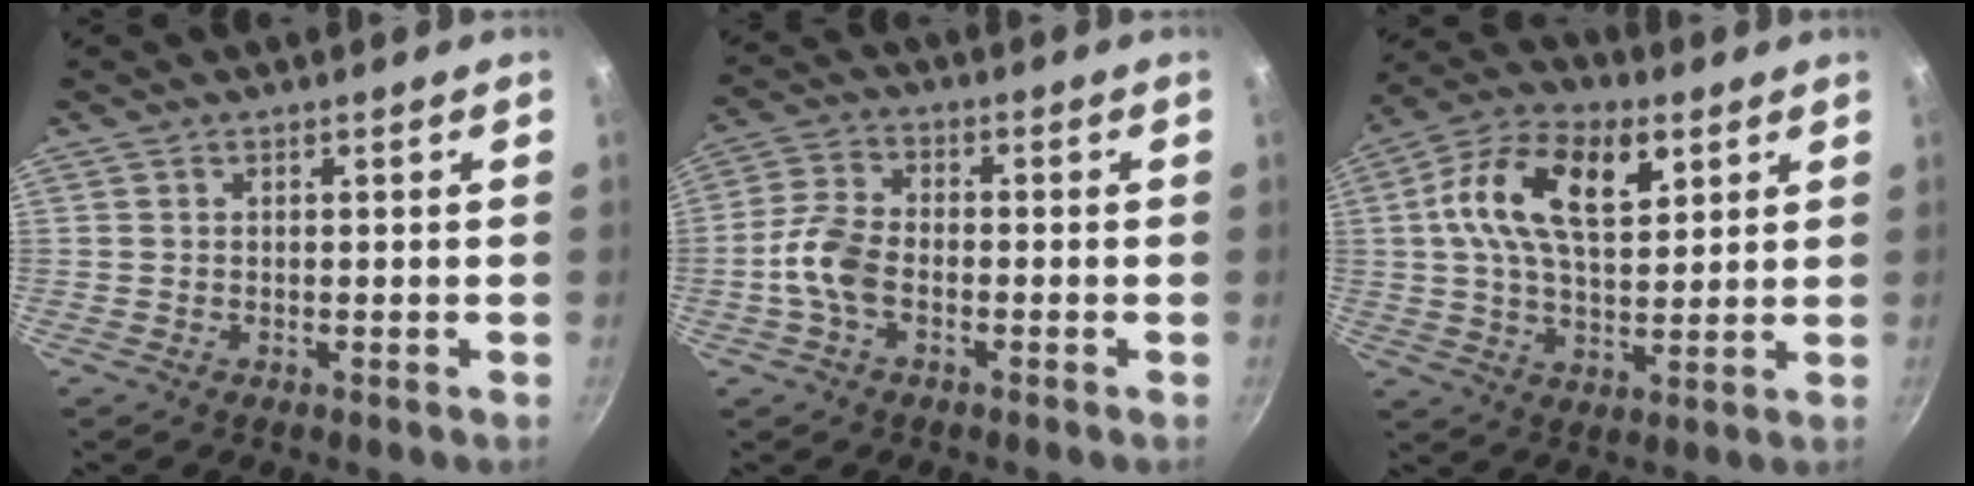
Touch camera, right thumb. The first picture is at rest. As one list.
[{"total": 7.5, "force": [-2.1, 4.4, 5.7], "torque": [-0.116, 0.028, -0.052]}, {"total": 16.0, "force": [5.1, 8.8, 12.3], "torque": [-0.202, 0.000, 0.077]}]